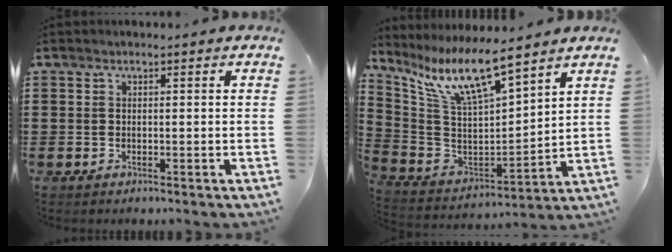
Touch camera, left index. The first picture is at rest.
{"total": 11.4, "force": [8.4, 1.9, 7.5], "torque": [-0.173, -0.047, 0.146]}